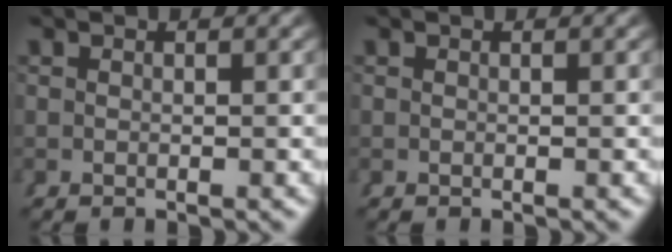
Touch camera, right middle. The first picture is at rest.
{"total": 0.0}